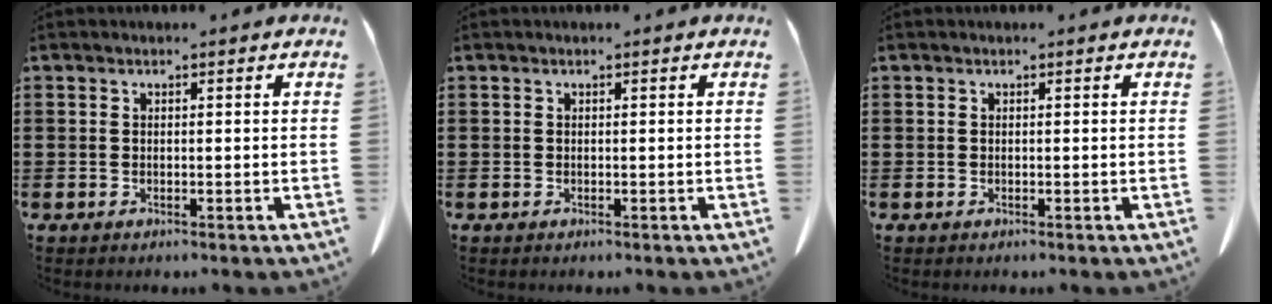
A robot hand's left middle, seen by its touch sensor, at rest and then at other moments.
{"total": 0.0}
{"total": 0.0}